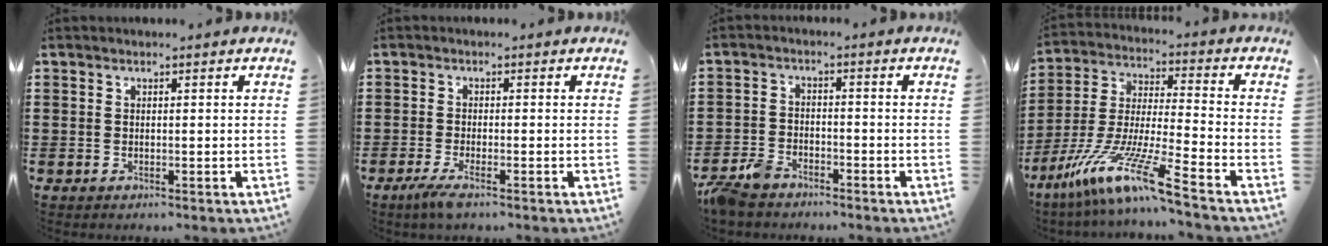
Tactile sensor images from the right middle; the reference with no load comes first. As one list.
[{"total": 2.5, "force": [-1.5, 0.1, 2.0], "torque": [-0.046, -0.009, -0.031]}, {"total": 4.2, "force": [-3.8, 1.5, 1.2], "torque": [-0.047, 0.001, -0.083]}, {"total": 12.4, "force": [-9.4, -0.3, 8.1], "torque": [-0.174, -0.009, -0.187]}]